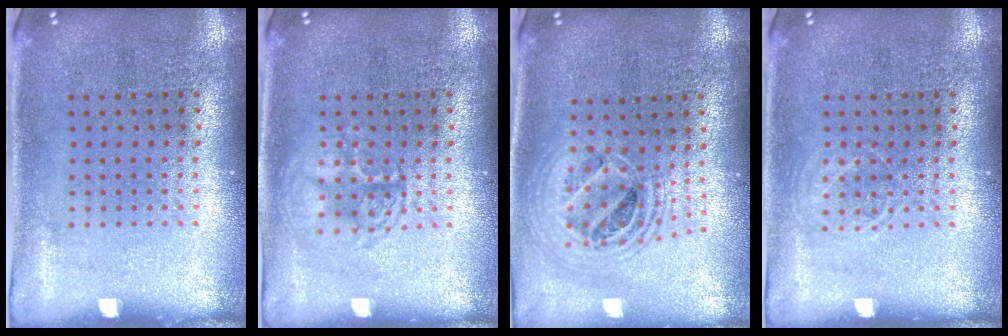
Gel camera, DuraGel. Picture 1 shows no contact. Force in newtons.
{"total": 2.2, "press": 2.1, "slide": 0.4}
{"total": 2.0, "press": 1.6, "slide": 1.2}
{"total": 1.0, "press": 1.0, "slide": 0.1}